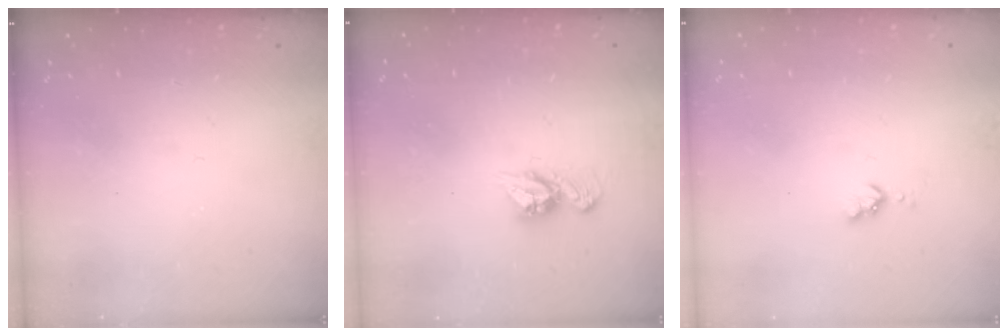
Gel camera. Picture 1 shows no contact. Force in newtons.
{"total": 7.8, "press": 7.8, "slide": 0.6}
{"total": 3.5, "press": 3.5, "slide": 0.4}